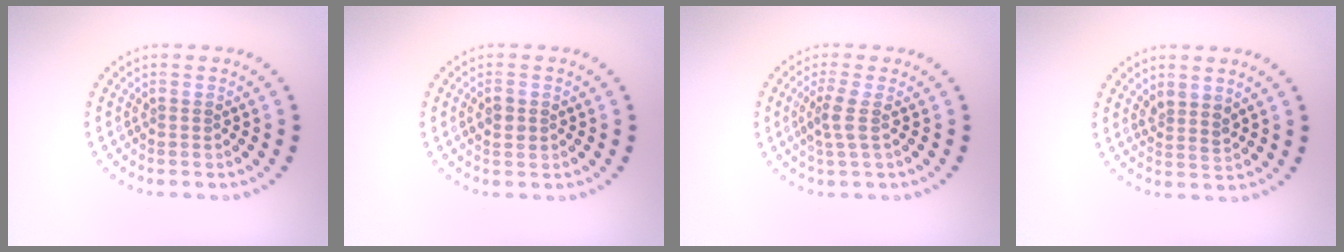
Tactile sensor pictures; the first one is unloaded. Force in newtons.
{"total": 1.4, "press": 1.4, "slide": 0.1}
{"total": 2.1, "press": 1.6, "slide": 1.4}
{"total": 1.7, "press": 1.3, "slide": 1.0}